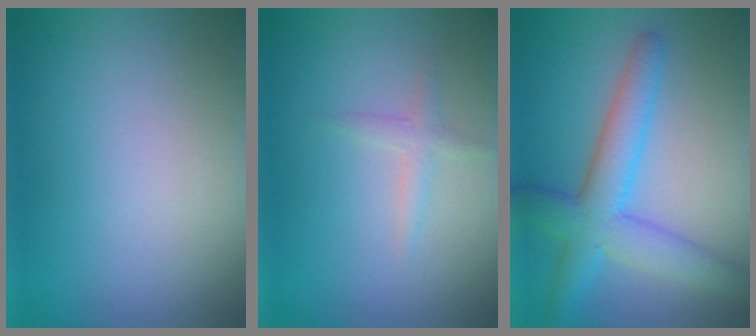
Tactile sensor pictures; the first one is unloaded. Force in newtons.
{"total": 1.2, "press": 1.2, "slide": 0.0}
{"total": 5.9, "press": 5.9, "slide": 0.1}